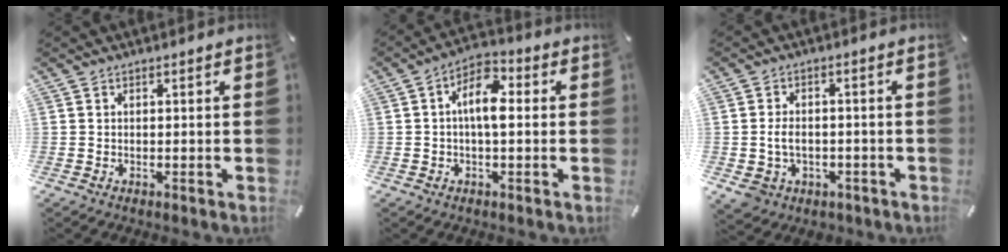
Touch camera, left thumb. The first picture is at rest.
{"total": 8.0, "force": [0.3, 3.8, 7.0], "torque": [-0.128, 0.014, 0.002]}
{"total": 6.2, "force": [-1.0, 5.2, 3.3], "torque": [-0.076, 0.004, -0.018]}